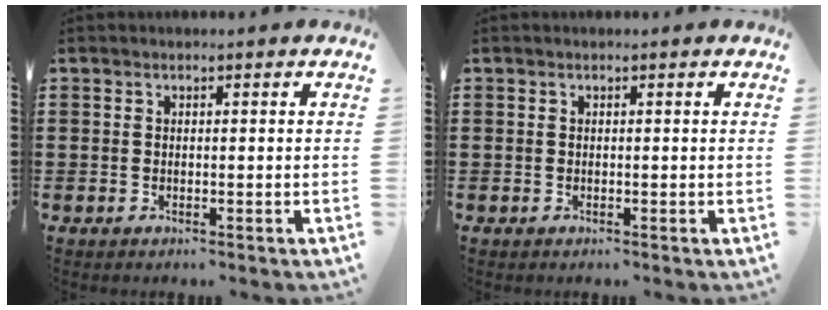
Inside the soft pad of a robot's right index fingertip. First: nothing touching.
{"total": 0.0}